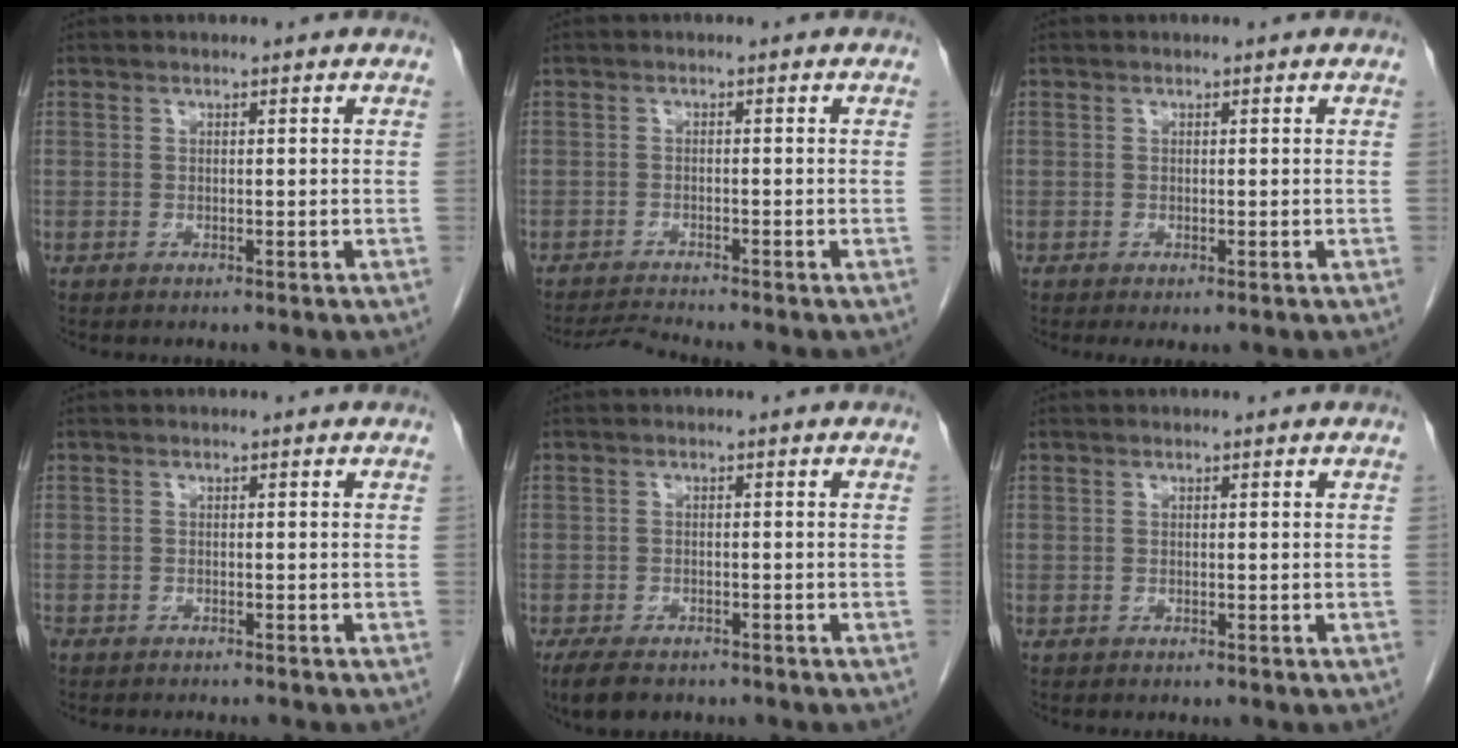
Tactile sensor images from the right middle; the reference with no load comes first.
{"total": 2.9, "force": [-2.6, -1.2, 0.1], "torque": [-0.012, -0.021, -0.049]}
{"total": 0.9, "force": [-0.4, 0.4, 0.7], "torque": [-0.013, -0.005, -0.001]}
{"total": 2.6, "force": [-2.5, 0.5, 0.8], "torque": [-0.010, -0.006, -0.037]}
{"total": 5.6, "force": [-4.3, 2.3, 2.8], "torque": [-0.048, -0.009, -0.063]}
{"total": 0.0}